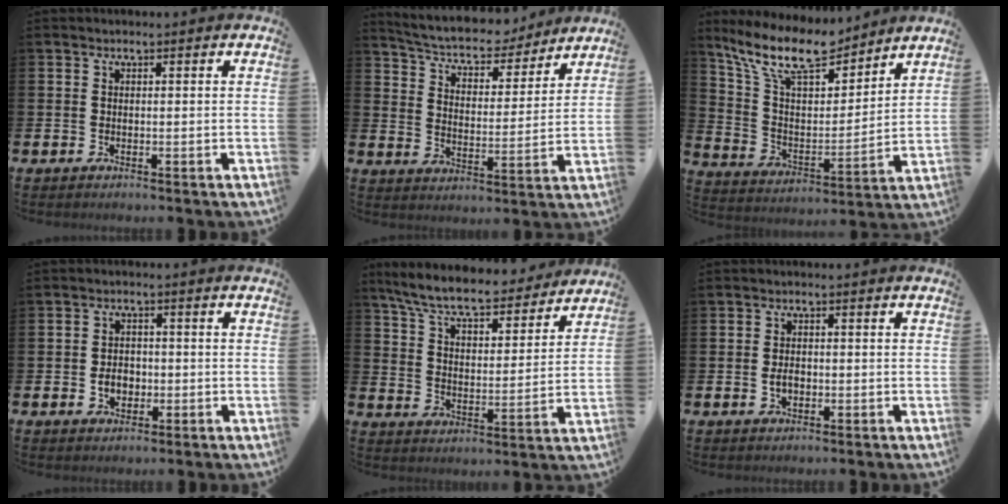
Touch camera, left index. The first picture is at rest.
{"total": 6.7, "force": [6.2, 1.9, 1.6], "torque": [-0.058, -0.051, 0.103]}
{"total": 11.8, "force": [10.2, 3.5, 4.9], "torque": [-0.134, -0.058, 0.181]}
{"total": 2.9, "force": [-0.8, 2.2, 1.7], "torque": [-0.016, -0.005, -0.022]}
{"total": 8.6, "force": [7.8, 1.4, 3.4], "torque": [-0.099, -0.049, 0.135]}
{"total": 1.8, "force": [-0.3, 1.2, 1.3], "torque": [-0.022, 0.004, -0.008]}